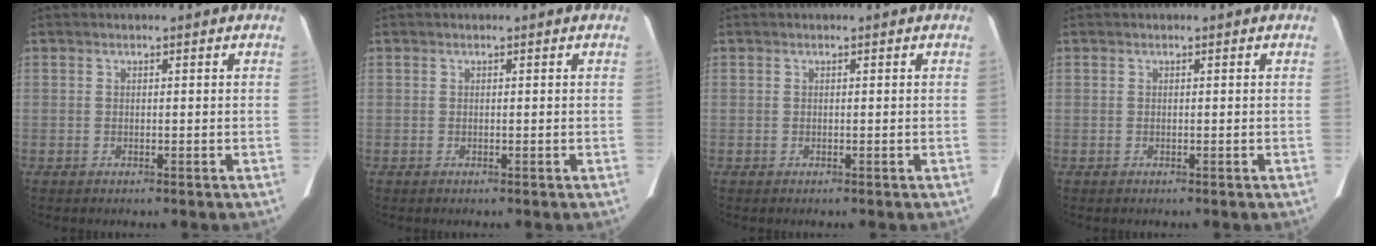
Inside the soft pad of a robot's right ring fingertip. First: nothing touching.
{"total": 0.0}
{"total": 0.0}
{"total": 0.0}